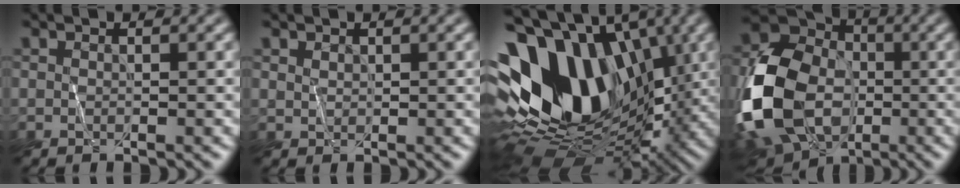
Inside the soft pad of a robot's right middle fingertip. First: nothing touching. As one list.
[{"total": 0.6, "force": [0.4, 0.5, 0.0], "torque": [-0.001, 0.004, 0.020]}, {"total": 17.5, "force": [1.1, 11.8, 12.9], "torque": [-0.245, 0.023, 0.017]}, {"total": 13.9, "force": [-3.8, 9.9, 9.0], "torque": [-0.202, -0.011, -0.074]}]